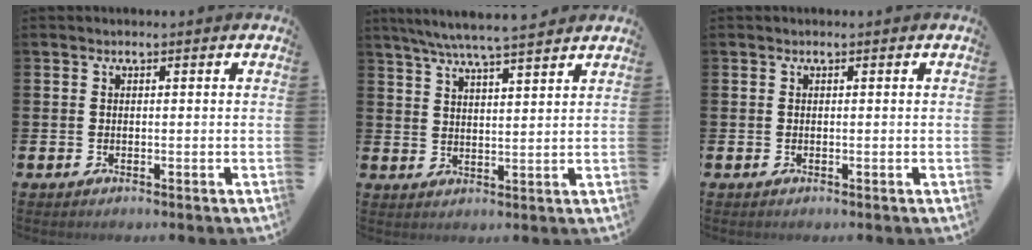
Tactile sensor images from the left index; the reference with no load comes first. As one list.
[{"total": 6.5, "force": [6.0, 0.1, 2.4], "torque": [-0.058, -0.028, 0.106]}, {"total": 0.0}]